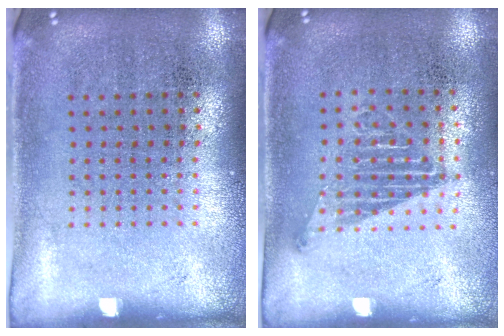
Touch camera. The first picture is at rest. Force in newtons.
{"total": 1.1, "press": 1.0, "slide": 0.6}